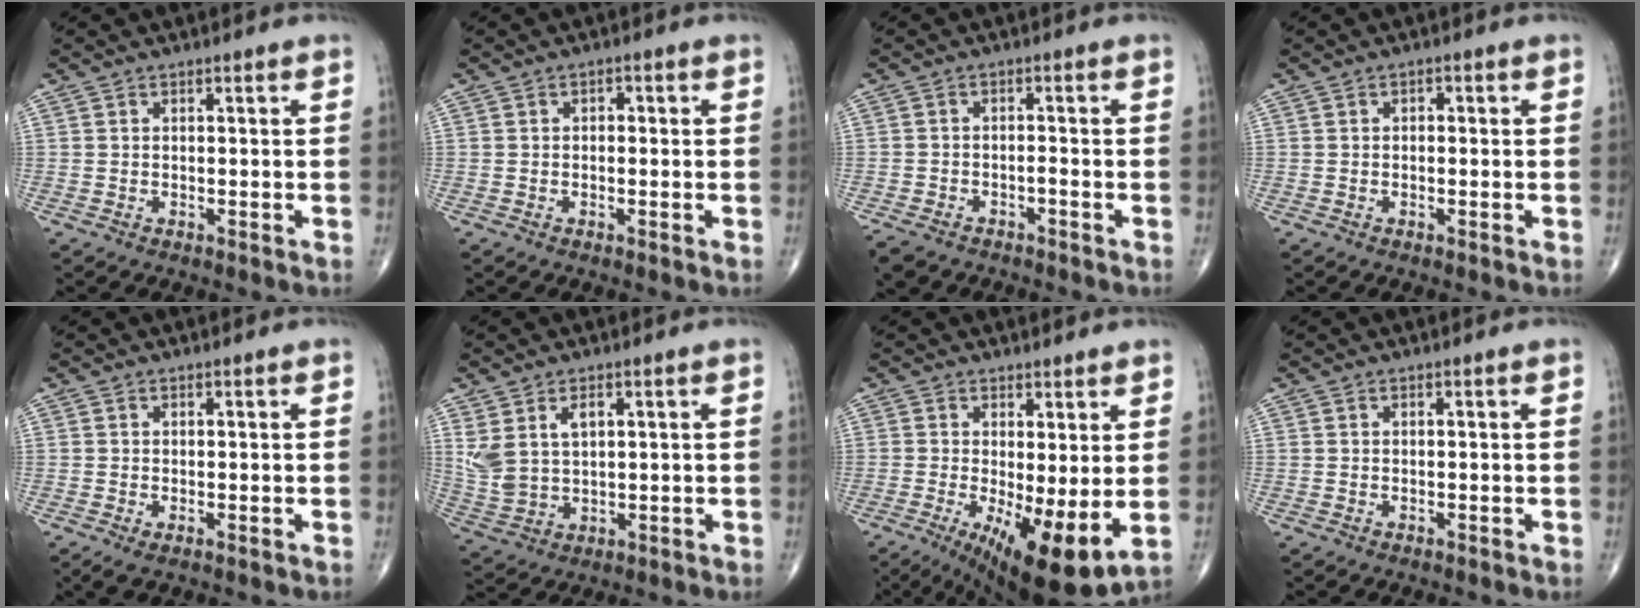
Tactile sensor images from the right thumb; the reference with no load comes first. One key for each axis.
{"total": 1.2, "fx": 0.1, "fy": 0.9, "fz": 0.8, "tx": 0.002, "ty": 0.006, "tz": -0.004}
{"total": 5.8, "fx": -4.2, "fy": 2.9, "fz": 2.7, "tx": -0.047, "ty": 0.012, "tz": -0.067}
{"total": 0.9, "fx": 0.1, "fy": 0.7, "fz": 0.6, "tx": 0.002, "ty": 0.004, "tz": -0.004}
{"total": 1.7, "fx": -0.6, "fy": 0.8, "fz": 1.4, "tx": -0.031, "ty": -0.002, "tz": -0.008}
{"total": 7.5, "fx": 2.7, "fy": 4.6, "fz": 5.4, "tx": -0.109, "ty": -0.005, "tz": 0.067}
{"total": 12.5, "fx": -1.8, "fy": 3.7, "fz": 11.8, "tx": -0.188, "ty": -0.026, "tz": -0.015}
{"total": 0.0}